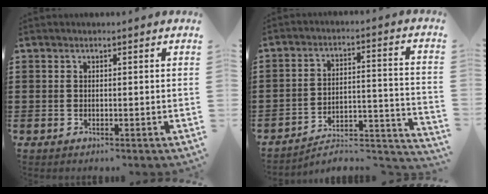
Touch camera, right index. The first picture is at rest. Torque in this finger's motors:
{"motor_torque": [-0.80, 0.40, -1.05, -0.21]}